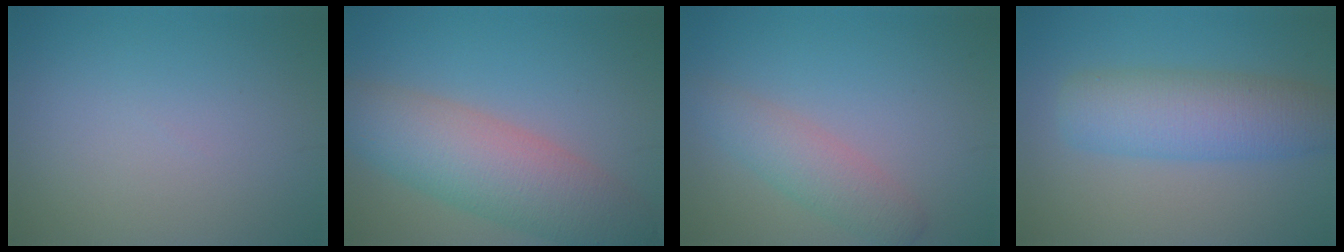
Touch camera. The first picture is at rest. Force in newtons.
{"total": 8.5, "press": 8.4, "slide": 0.6}
{"total": 3.4, "press": 3.3, "slide": 0.3}
{"total": 6.5, "press": 6.5, "slide": 0.2}